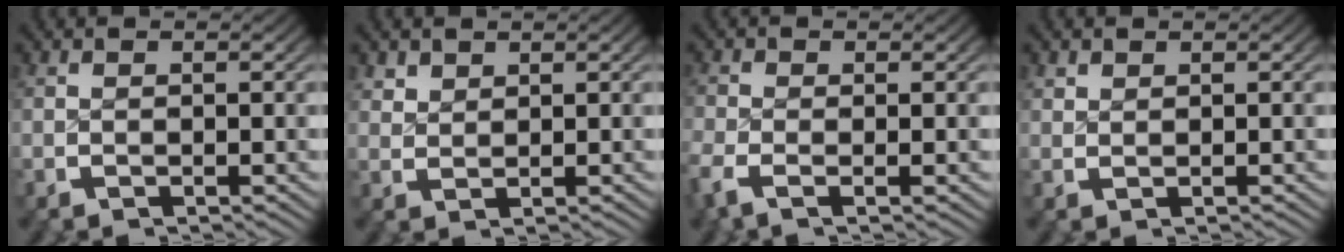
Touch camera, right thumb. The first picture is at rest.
{"total": 1.4, "force": [1.3, 0.5, 0.2], "torque": [0.002, -0.001, 0.032]}
{"total": 2.1, "force": [-1.2, 1.0, 1.5], "torque": [-0.043, -0.010, -0.023]}
{"total": 0.7, "force": [0.7, 0.1, 0.0], "torque": [0.004, -0.001, 0.018]}